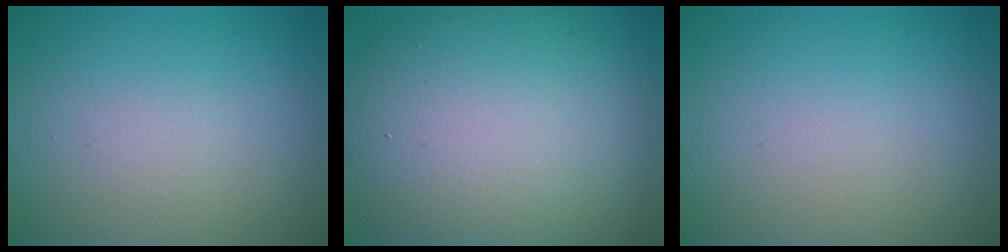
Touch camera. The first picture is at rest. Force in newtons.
{"total": 14.3, "press": 14.3, "slide": 0.9}
{"total": 0.0}